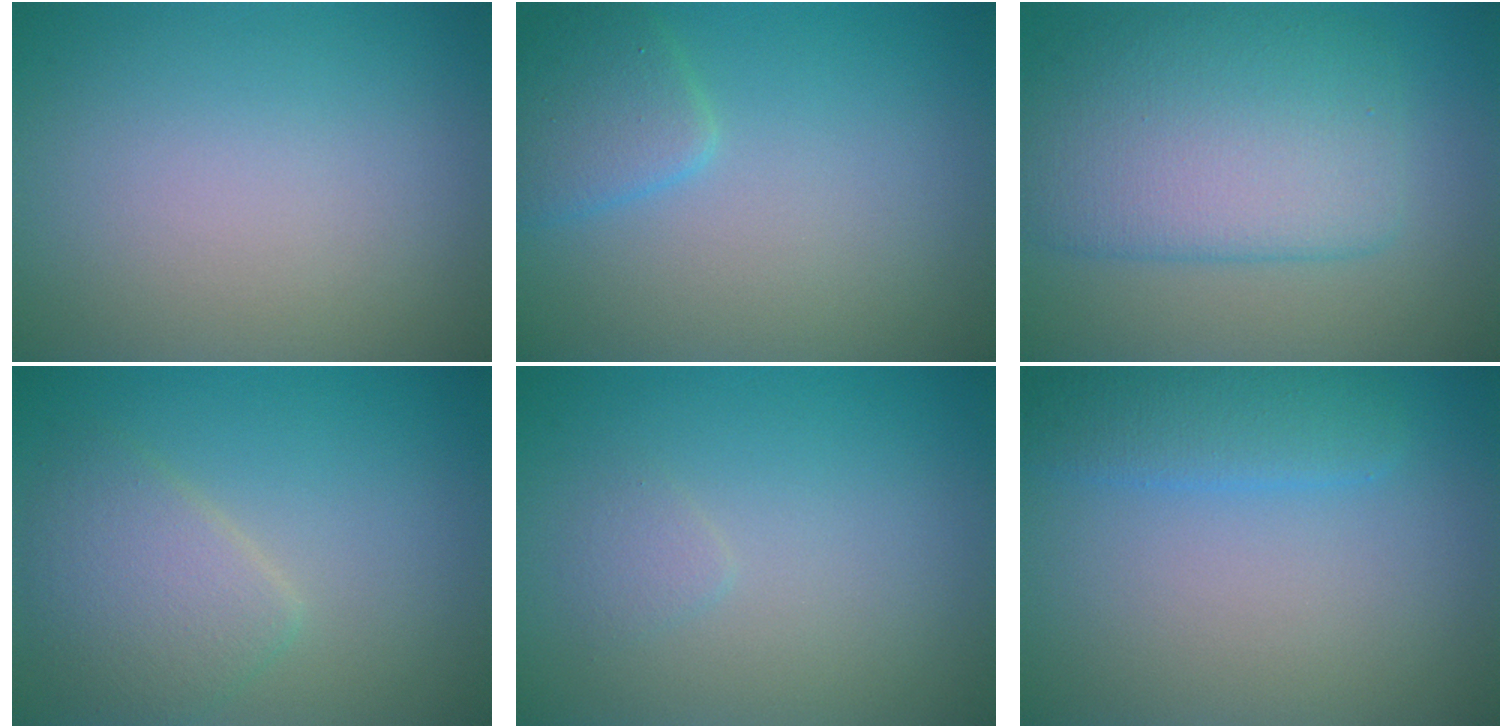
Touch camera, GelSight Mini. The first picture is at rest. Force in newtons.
{"total": 2.6, "press": 2.6, "slide": 0.2}
{"total": 7.7, "press": 7.7, "slide": 0.1}
{"total": 3.6, "press": 3.6, "slide": 0.1}
{"total": 0.8, "press": 0.8, "slide": 0.0}
{"total": 2.8, "press": 2.8, "slide": 0.1}